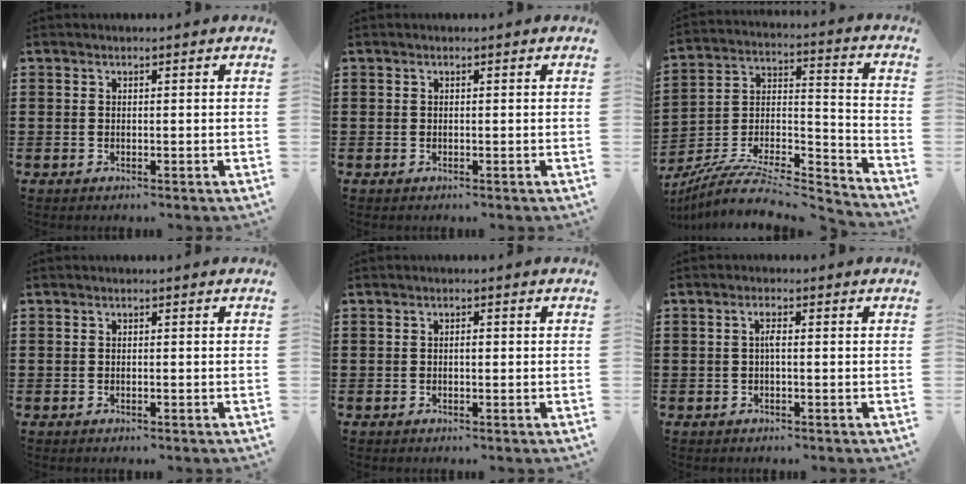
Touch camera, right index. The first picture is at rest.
{"total": 0.0}
{"total": 7.8, "force": [-6.6, 2.2, 3.5], "torque": [-0.069, 0.000, -0.130]}
{"total": 0.0}
{"total": 0.9, "force": [-0.1, 0.3, 0.9], "torque": [-0.018, -0.001, -0.002]}
{"total": 1.8, "force": [-0.1, 0.4, 1.8], "torque": [-0.035, 0.002, -0.003]}